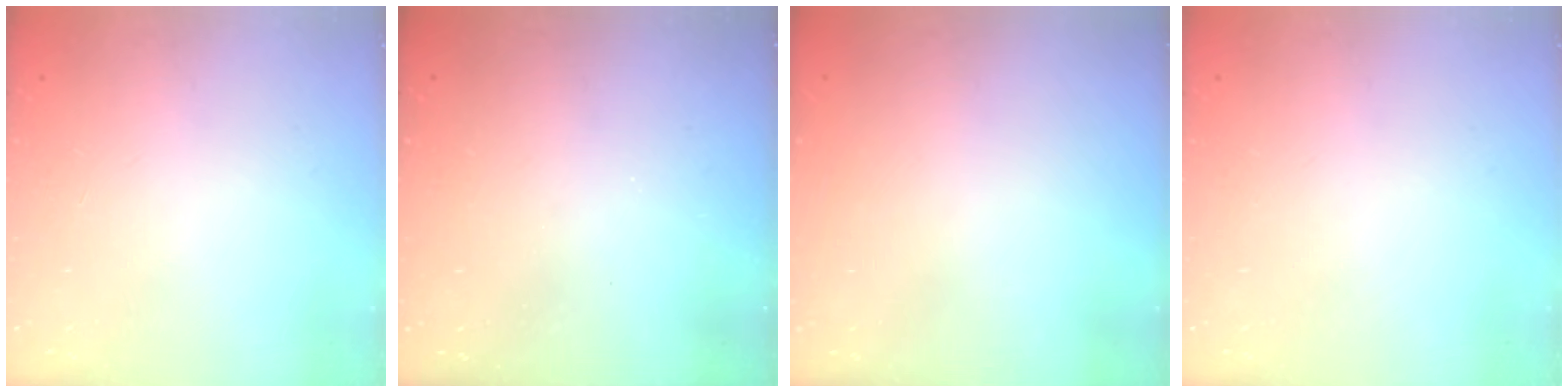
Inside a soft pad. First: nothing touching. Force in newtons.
{"total": 3.0, "press": 3.0, "slide": 0.1}
{"total": 3.0, "press": 3.0, "slide": 0.1}
{"total": 0.0}